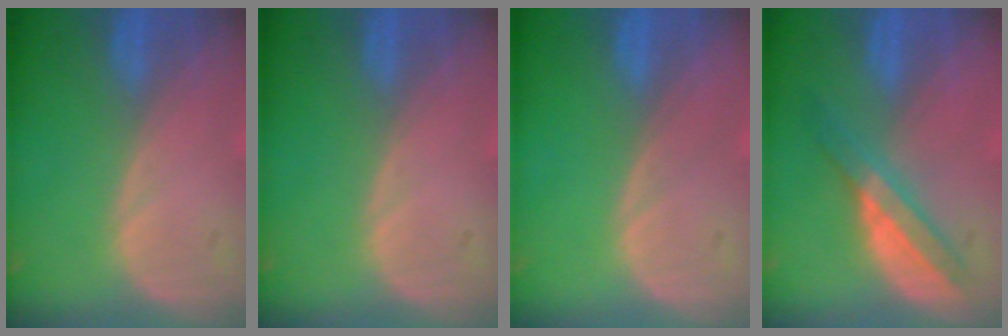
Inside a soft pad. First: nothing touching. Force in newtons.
{"total": 0.0}
{"total": 0.0}
{"total": 5.8, "press": 5.3, "slide": 2.2}